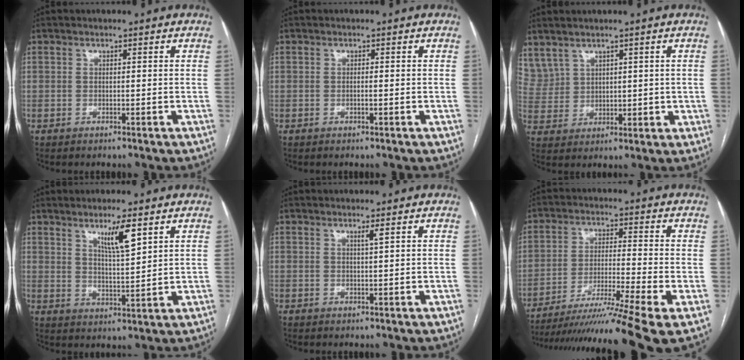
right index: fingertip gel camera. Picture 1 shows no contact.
{"total": 0.5, "force": [-0.1, 0.1, 0.5], "torque": [-0.012, -0.001, -0.002]}
{"total": 8.6, "force": [5.5, 5.8, 3.3], "torque": [-0.093, 0.017, 0.130]}
{"total": 6.2, "force": [3.6, 0.6, 5.0], "torque": [-0.089, -0.010, 0.066]}
{"total": 1.1, "force": [0.6, -0.3, 0.9], "torque": [-0.023, -0.006, 0.013]}
{"total": 15.5, "force": [-11.8, -2.3, 9.8], "torque": [-0.157, -0.034, -0.198]}